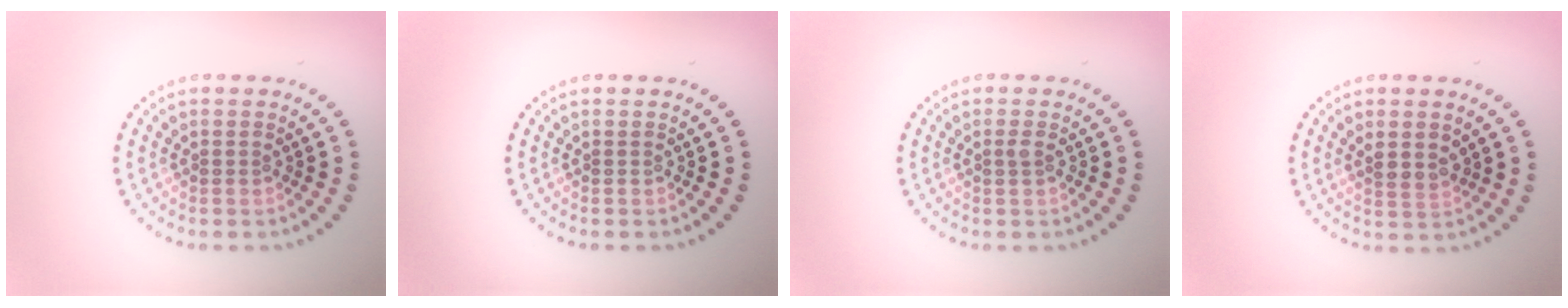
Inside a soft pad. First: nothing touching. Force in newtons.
{"total": 0.0}
{"total": 0.6, "press": 0.5, "slide": 0.4}
{"total": 2.0, "press": 1.8, "slide": 0.9}